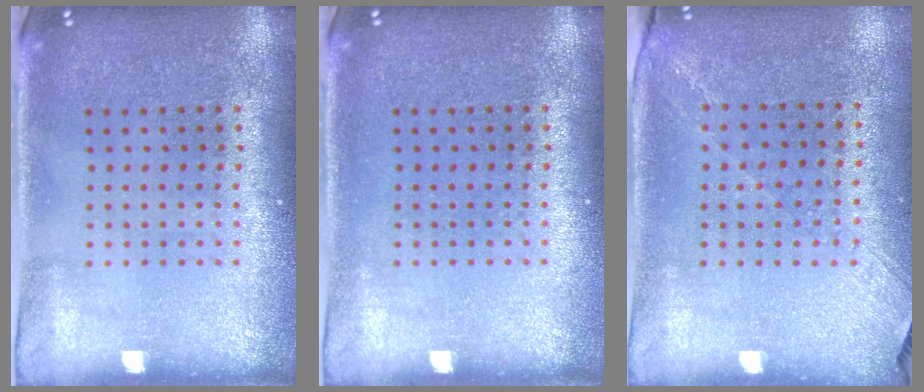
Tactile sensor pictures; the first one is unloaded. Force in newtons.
{"total": 0.0}
{"total": 1.3, "press": 1.0, "slide": 0.8}